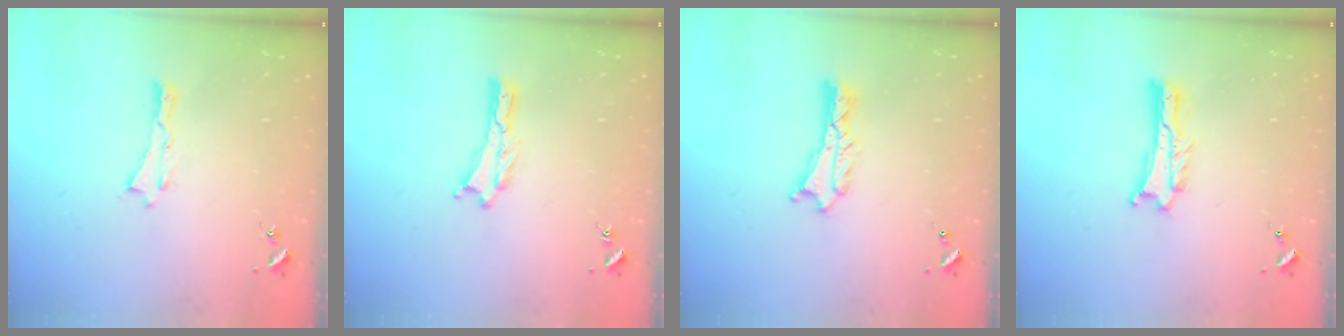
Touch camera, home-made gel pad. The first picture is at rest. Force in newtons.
{"total": 0.0}
{"total": 1.1, "press": 1.1, "slide": 0.2}
{"total": 0.8, "press": 0.8, "slide": 0.2}